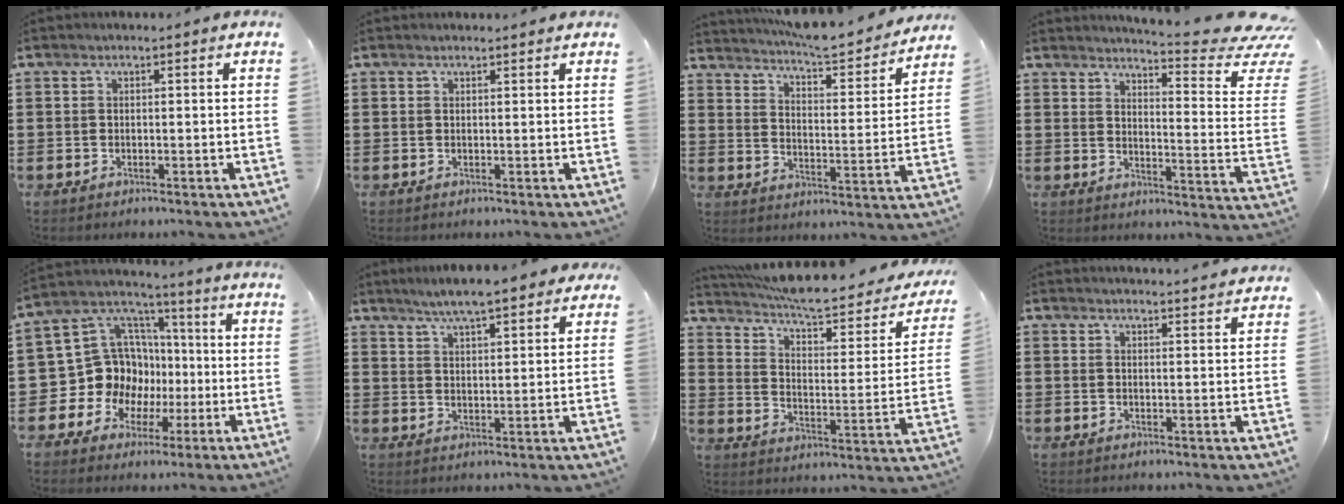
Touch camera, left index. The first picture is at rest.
{"total": 0.7, "force": [0.7, 0.2, -0.1], "torque": [-0.001, 0.001, 0.014]}
{"total": 5.7, "force": [5.6, -0.2, 1.1], "torque": [-0.045, -0.046, 0.089]}
{"total": 6.2, "force": [5.2, -0.3, 3.5], "torque": [-0.051, -0.061, 0.076]}
{"total": 12.3, "force": [-1.1, 11.7, 3.8], "torque": [-0.128, -0.013, -0.009]}
{"total": 5.3, "force": [4.7, 0.5, 2.3], "torque": [-0.061, -0.009, 0.083]}
{"total": 7.3, "force": [6.4, 0.9, 3.4], "torque": [-0.098, -0.043, 0.108]}
{"total": 2.9, "force": [2.8, -0.6, 0.1], "torque": [-0.011, -0.016, 0.051]}